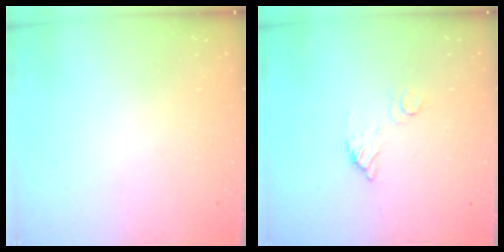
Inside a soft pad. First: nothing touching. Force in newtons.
{"total": 5.8, "press": 5.8, "slide": 0.2}